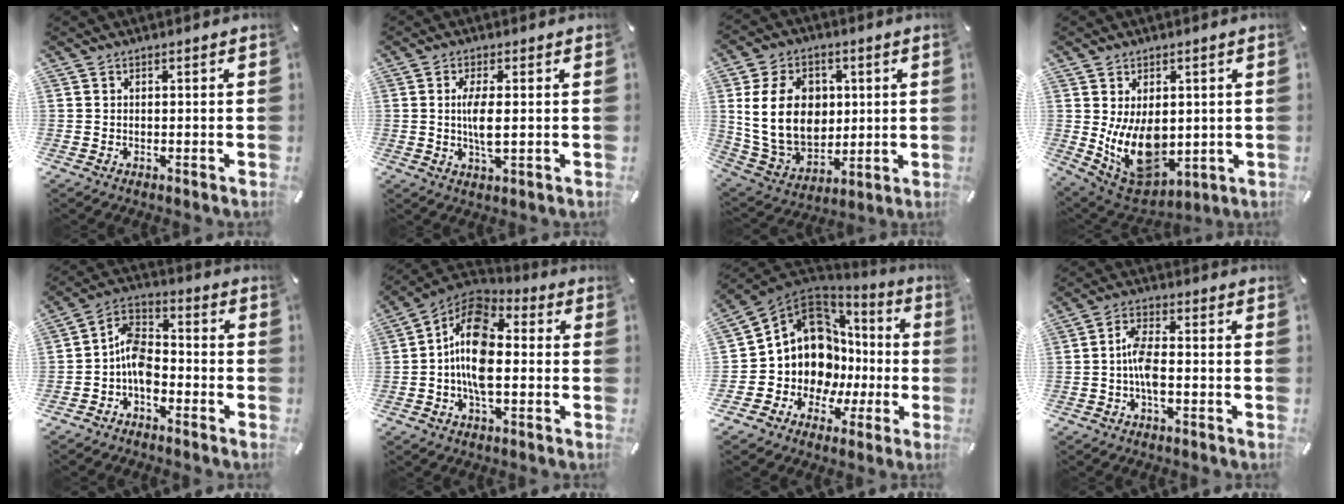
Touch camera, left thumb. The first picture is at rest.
{"total": 5.7, "force": [0.3, 1.6, 5.5], "torque": [-0.125, -0.009, -0.002]}
{"total": 16.9, "force": [2.9, 13.1, 10.4], "torque": [-0.215, -0.002, 0.053]}
{"total": 13.7, "force": [0.1, 9.9, 9.5], "torque": [-0.176, -0.018, 0.011]}
{"total": 8.9, "force": [-4.0, 5.9, 5.4], "torque": [-0.119, 0.018, -0.077]}
{"total": 13.0, "force": [-1.6, 7.1, 10.8], "torque": [-0.215, 0.003, -0.029]}
{"total": 14.5, "force": [1.8, 12.9, 6.3], "torque": [-0.136, -0.048, 0.052]}
{"total": 6.5, "force": [-1.5, 2.9, 5.7], "torque": [-0.115, 0.008, -0.028]}